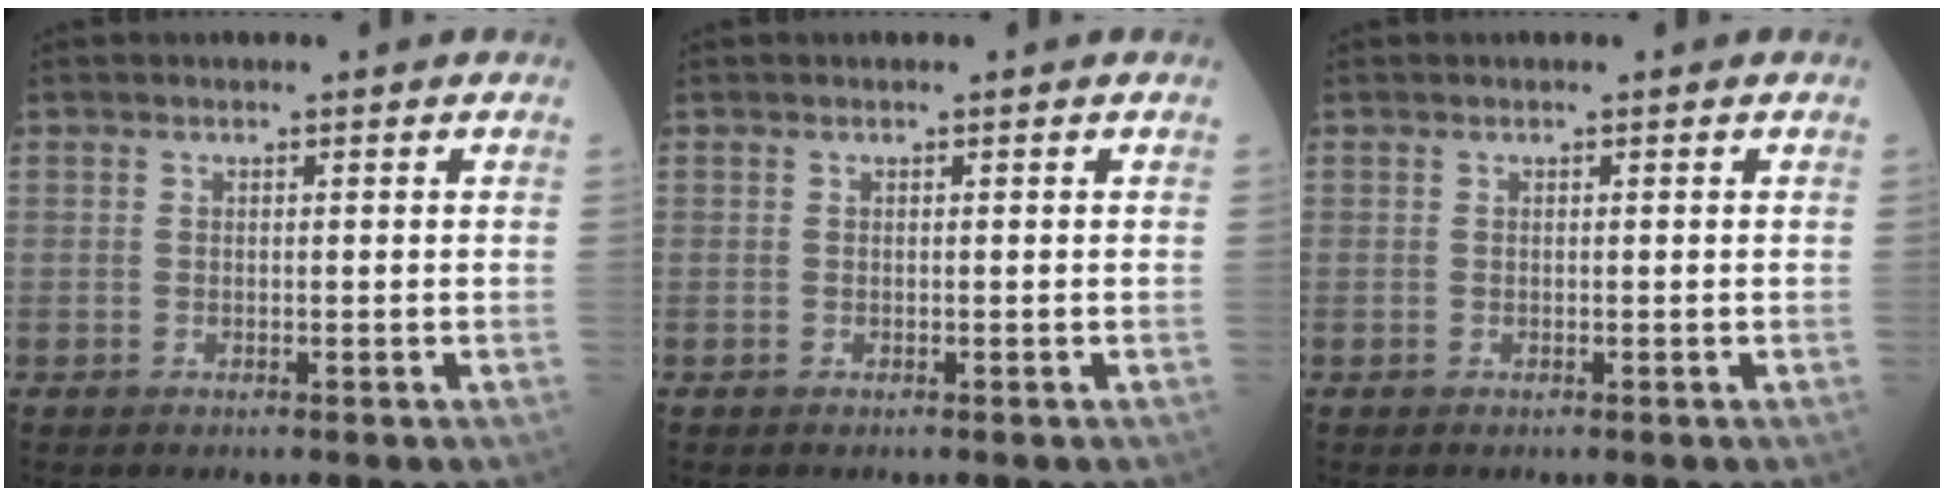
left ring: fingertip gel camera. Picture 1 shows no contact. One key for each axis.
{"total": 0.0}
{"total": 0.0}